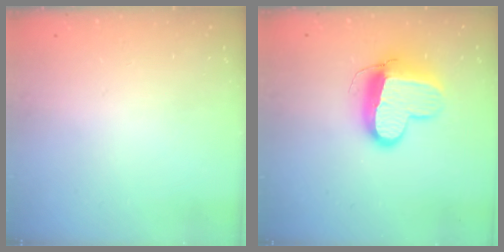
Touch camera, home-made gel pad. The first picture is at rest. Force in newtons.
{"total": 12.7, "press": 12.6, "slide": 1.4}